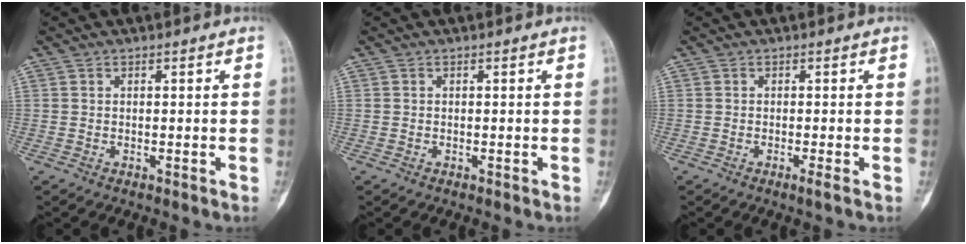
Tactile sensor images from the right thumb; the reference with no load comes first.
{"total": 0.0}
{"total": 0.8, "force": [-0.3, -0.2, 0.7], "torque": [-0.018, -0.004, -0.008]}